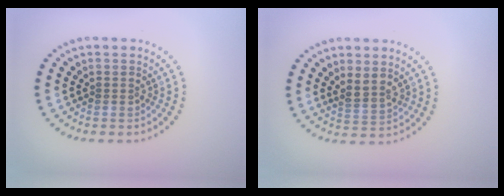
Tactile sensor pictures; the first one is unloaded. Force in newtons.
{"total": 1.8, "press": 1.6, "slide": 1.0}